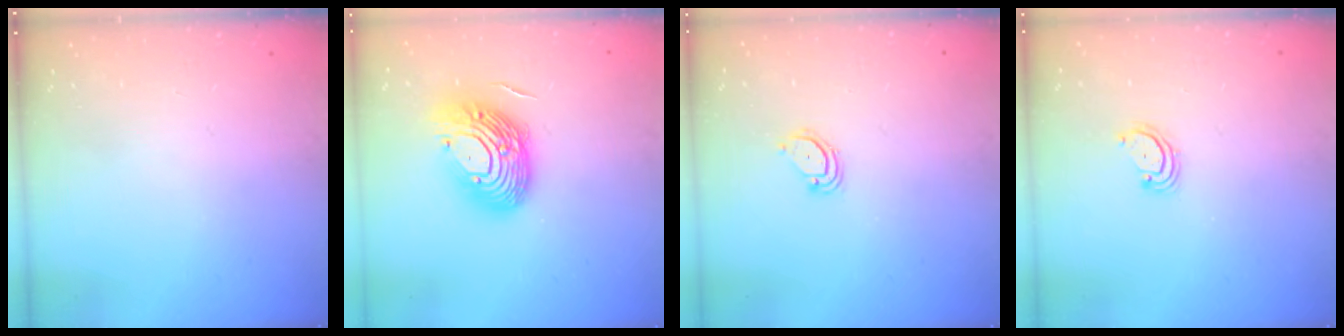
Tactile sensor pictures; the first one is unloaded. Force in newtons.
{"total": 16.3, "press": 16.2, "slide": 2.1}
{"total": 3.3, "press": 3.3, "slide": 0.3}
{"total": 2.5, "press": 2.5, "slide": 0.3}